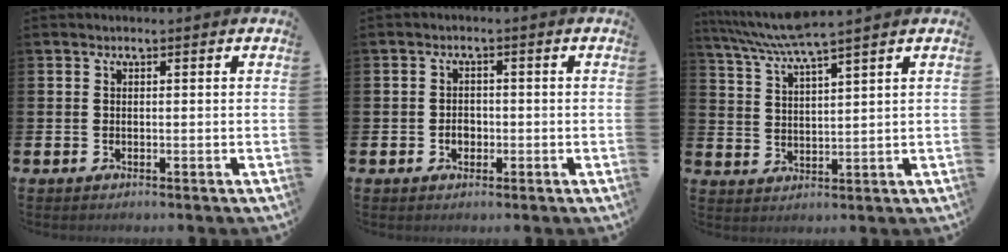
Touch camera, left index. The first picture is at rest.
{"total": 1.9, "force": [-0.5, 1.6, 1.1], "torque": [-0.011, 0.002, -0.014]}
{"total": 5.7, "force": [5.1, -0.4, 2.4], "torque": [-0.068, -0.022, 0.089]}